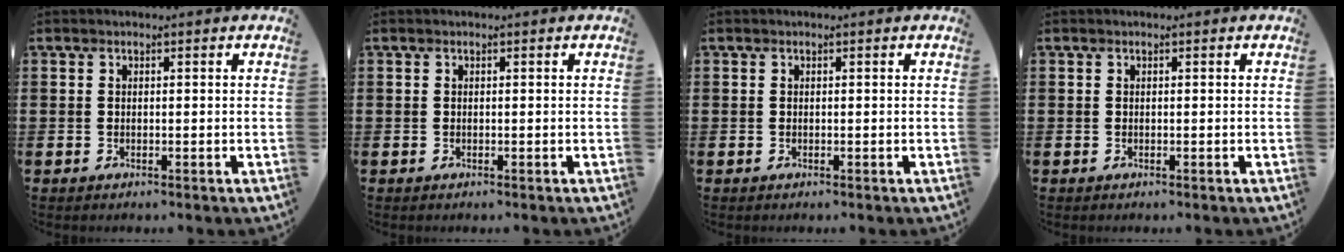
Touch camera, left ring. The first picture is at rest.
{"total": 0.0}
{"total": 0.0}
{"total": 0.0}